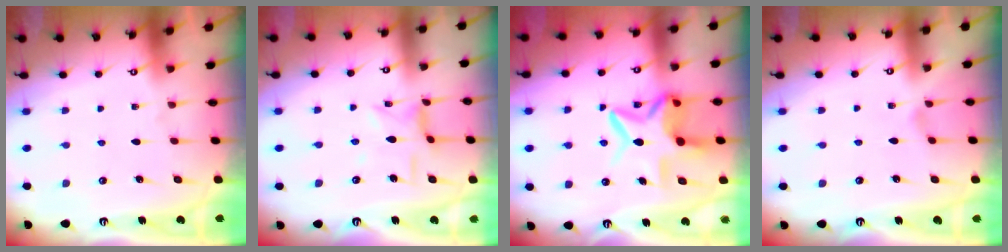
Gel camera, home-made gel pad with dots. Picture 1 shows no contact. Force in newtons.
{"total": 4.3, "press": 4.3, "slide": 0.4}
{"total": 10.9, "press": 10.8, "slide": 1.4}
{"total": 0.0}